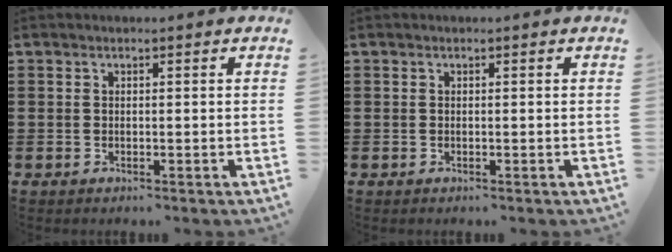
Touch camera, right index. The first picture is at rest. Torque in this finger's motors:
{"motor_torque": [-0.19, 0.11, 0.00, -0.01]}